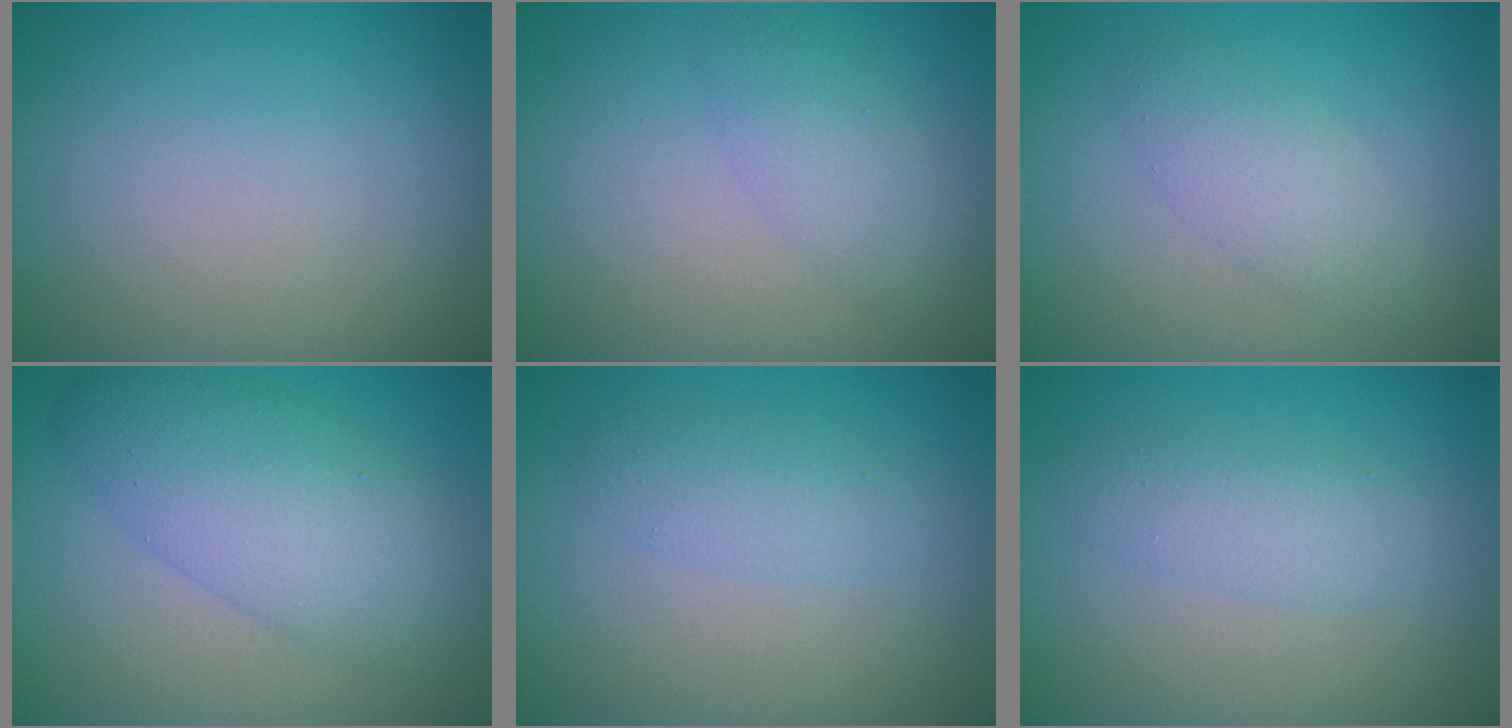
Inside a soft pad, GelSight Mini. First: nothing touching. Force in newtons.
{"total": 2.7, "press": 2.7, "slide": 0.2}
{"total": 2.8, "press": 2.8, "slide": 0.2}
{"total": 6.8, "press": 6.8, "slide": 0.3}
{"total": 2.2, "press": 2.2, "slide": 0.1}
{"total": 2.8, "press": 2.8, "slide": 0.1}